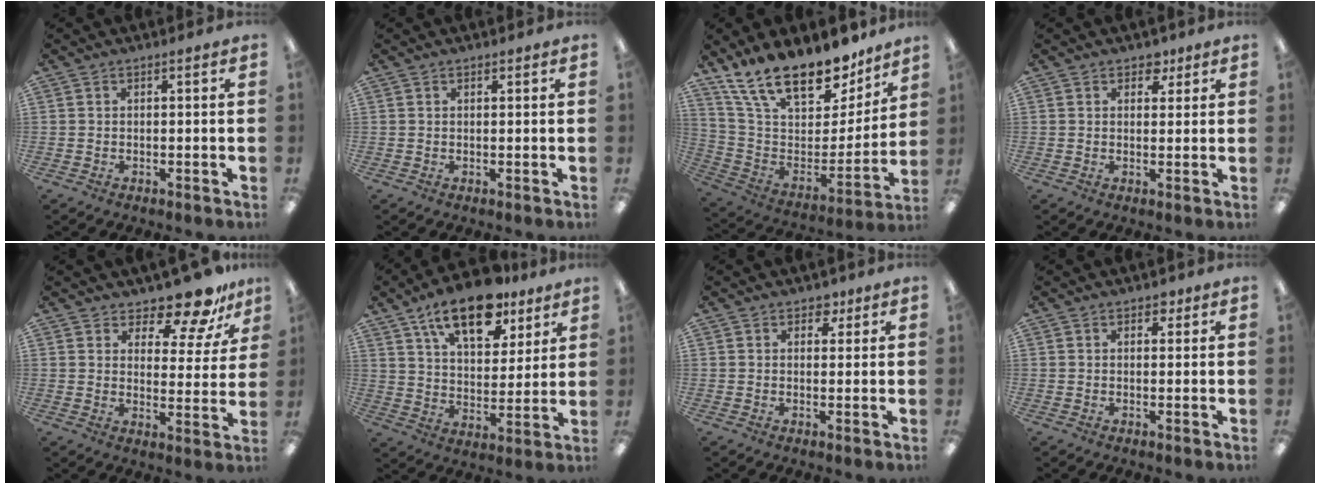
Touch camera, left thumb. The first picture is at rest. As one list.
[{"total": 0.7, "force": [0.5, 0.4, 0.1], "torque": [0.005, -0.002, 0.008]}, {"total": 21.8, "force": [16.8, 8.8, 10.7], "torque": [-0.187, -0.122, 0.300]}, {"total": 3.7, "force": [2.4, 2.5, 1.2], "torque": [-0.005, -0.007, 0.040]}, {"total": 11.4, "force": [10.0, 3.5, 4.2], "torque": [-0.065, -0.077, 0.180]}, {"total": 17.3, "force": [12.0, 7.9, 9.7], "torque": [-0.149, -0.061, 0.204]}, {"total": 3.5, "force": [2.2, 2.4, 1.2], "torque": [-0.004, -0.005, 0.036]}, {"total": 2.2, "force": [1.4, 1.4, 0.8], "torque": [0.000, -0.003, 0.022]}]